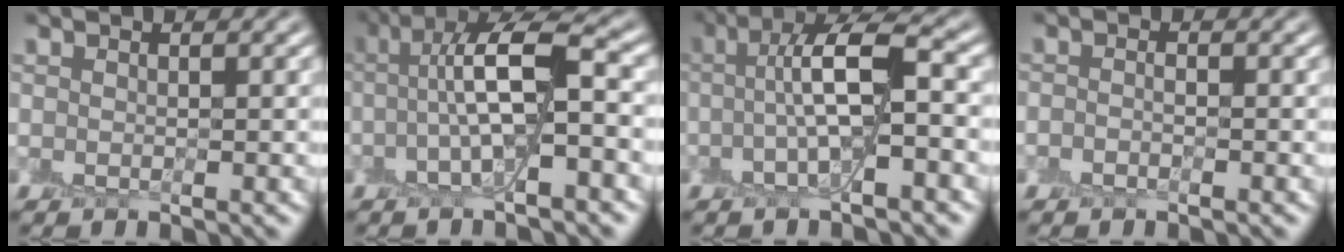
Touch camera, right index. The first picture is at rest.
{"total": 7.1, "force": [-0.8, 2.1, 6.7], "torque": [-0.135, 0.028, -0.024]}
{"total": 5.9, "force": [-0.3, 1.5, 5.7], "torque": [-0.107, 0.025, -0.014]}
{"total": 0.7, "force": [-0.7, 0.2, 0.2], "torque": [-0.006, 0.002, -0.016]}